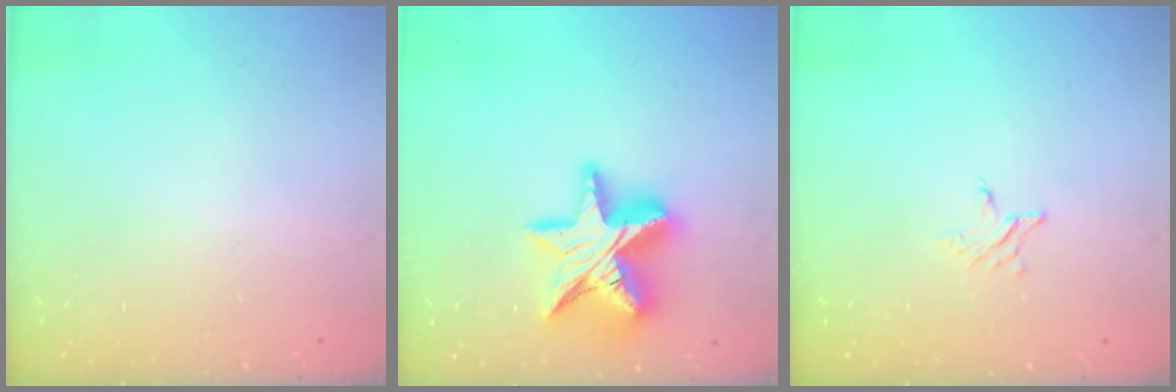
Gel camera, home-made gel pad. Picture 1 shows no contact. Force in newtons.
{"total": 18.8, "press": 18.7, "slide": 1.4}
{"total": 2.7, "press": 2.7, "slide": 0.3}